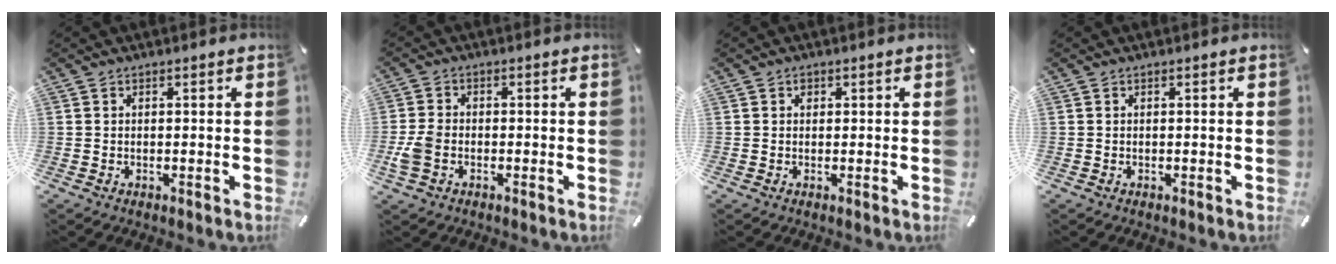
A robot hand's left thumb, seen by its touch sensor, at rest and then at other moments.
{"total": 5.1, "force": [-1.4, 3.5, 3.4], "torque": [-0.076, 0.005, -0.027]}
{"total": 0.9, "force": [0.2, 0.8, 0.3], "torque": [0.003, 0.001, 0.002]}
{"total": 0.0}